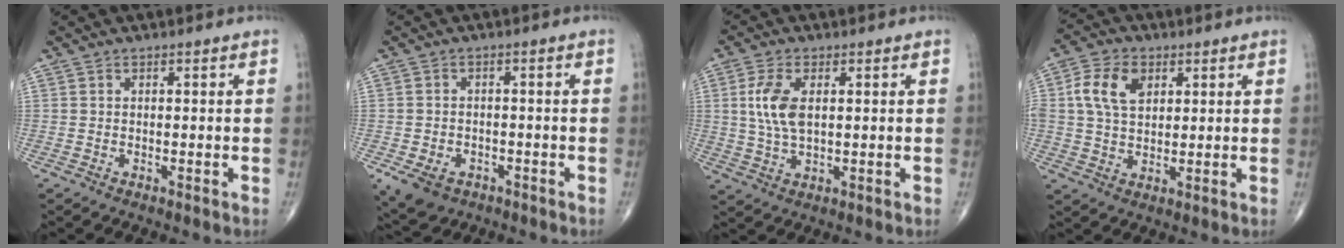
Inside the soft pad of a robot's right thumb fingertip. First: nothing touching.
{"total": 6.8, "force": [-3.5, 5.0, 3.2], "torque": [-0.052, 0.015, -0.046]}
{"total": 7.3, "force": [1.4, 3.7, 6.2], "torque": [-0.137, -0.002, 0.029]}
{"total": 8.7, "force": [2.6, 5.8, 6.0], "torque": [-0.109, 0.003, 0.046]}